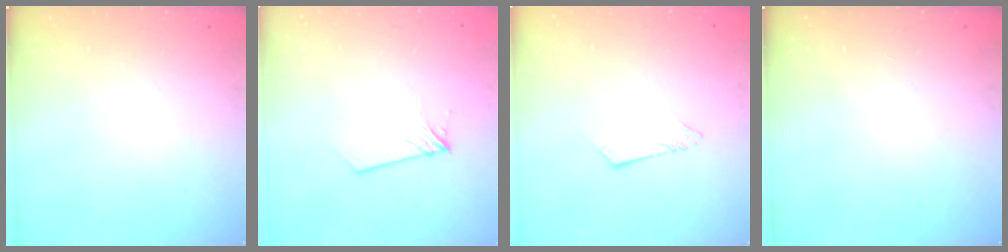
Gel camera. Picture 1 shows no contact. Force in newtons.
{"total": 3.7, "press": 3.7, "slide": 0.4}
{"total": 2.4, "press": 2.4, "slide": 0.3}
{"total": 0.0}